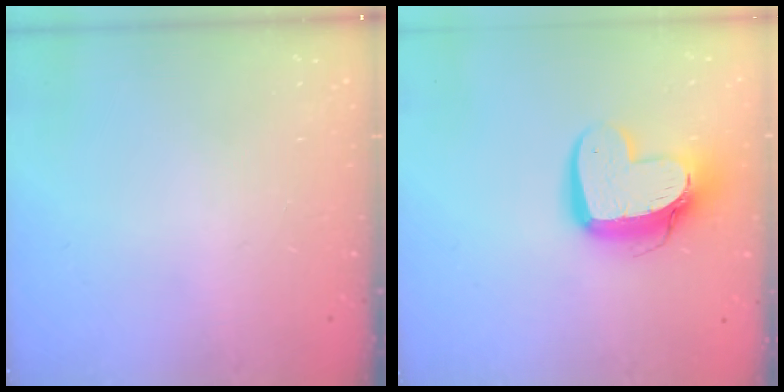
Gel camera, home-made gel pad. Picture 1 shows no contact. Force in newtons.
{"total": 13.7, "press": 13.7, "slide": 1.3}